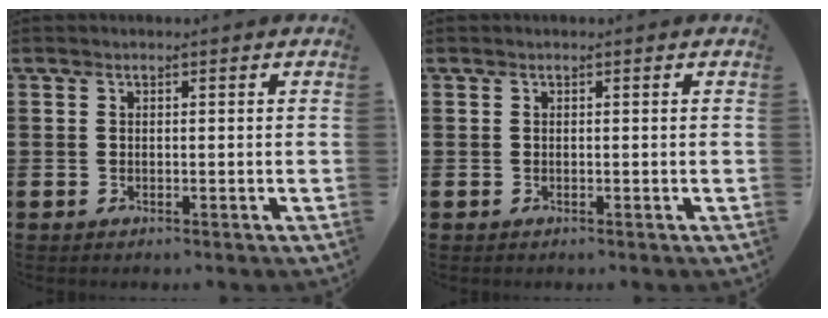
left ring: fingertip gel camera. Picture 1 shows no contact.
{"total": 0.0}